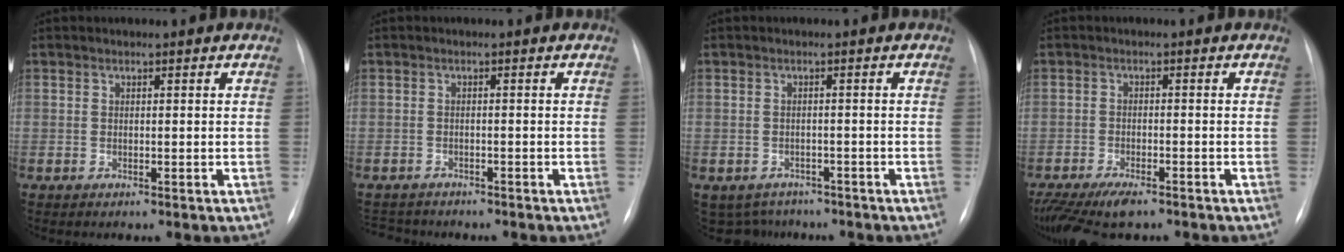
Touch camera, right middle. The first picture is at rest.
{"total": 4.0, "force": [-3.8, 1.4, 0.5], "torque": [-0.005, -0.005, -0.056]}
{"total": 5.1, "force": [-4.2, 2.9, 0.1], "torque": [0.001, 0.006, -0.055]}
{"total": 9.6, "force": [-7.3, 2.9, 5.5], "torque": [-0.098, -0.016, -0.118]}